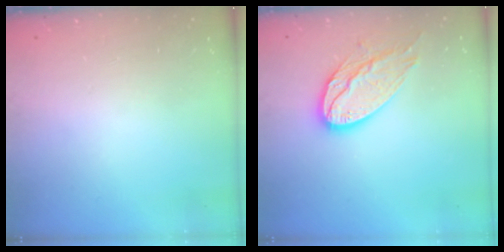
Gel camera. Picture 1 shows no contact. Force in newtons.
{"total": 12.9, "press": 12.9, "slide": 1.0}